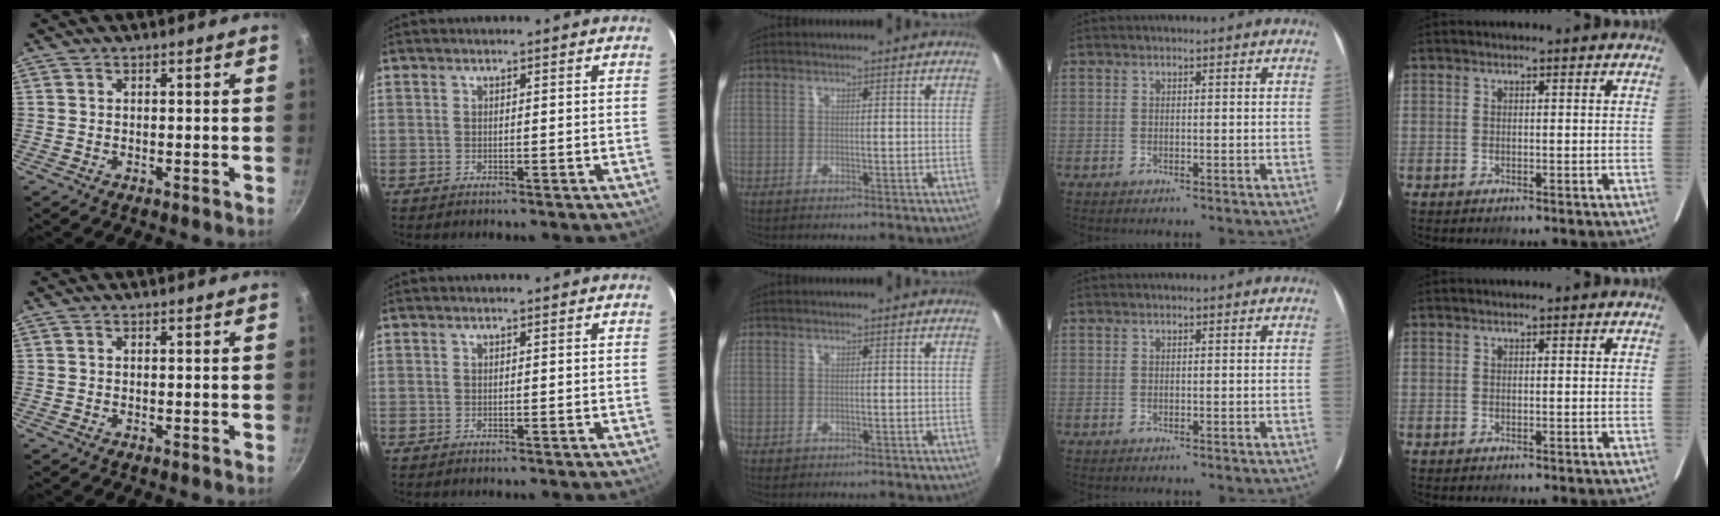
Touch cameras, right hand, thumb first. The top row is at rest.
{"middle": {"total": 0.5, "force": [-0.2, 0.5, 0.1], "torque": [0.000, -0.003, -0.003]}}